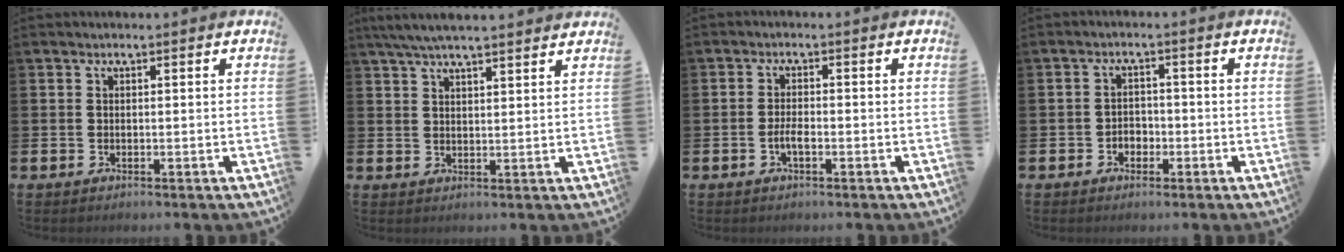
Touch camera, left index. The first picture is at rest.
{"total": 5.1, "force": [4.7, 0.5, 2.0], "torque": [-0.046, -0.010, 0.085]}
{"total": 2.1, "force": [-0.8, 0.7, 1.8], "torque": [-0.036, 0.005, -0.015]}
{"total": 2.0, "force": [-1.1, 1.6, 0.6], "torque": [-0.009, 0.003, -0.027]}